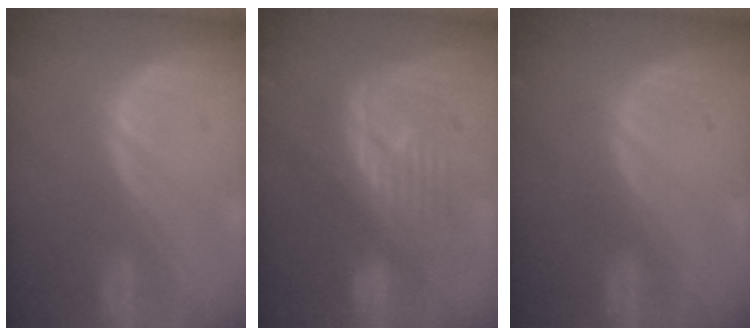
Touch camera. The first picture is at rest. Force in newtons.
{"total": 8.0, "press": 7.9, "slide": 1.2}
{"total": 0.0}